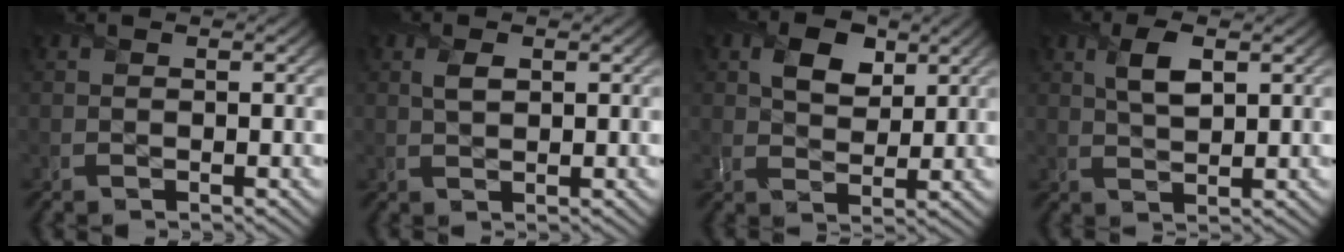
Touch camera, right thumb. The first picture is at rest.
{"total": 1.7, "force": [0.7, 0.9, 1.3], "torque": [-0.031, -0.002, 0.015]}
{"total": 5.0, "force": [2.2, 3.5, 2.9], "torque": [-0.052, -0.004, 0.038]}
{"total": 3.9, "force": [1.6, 1.6, 3.2], "torque": [-0.071, 0.001, 0.032]}